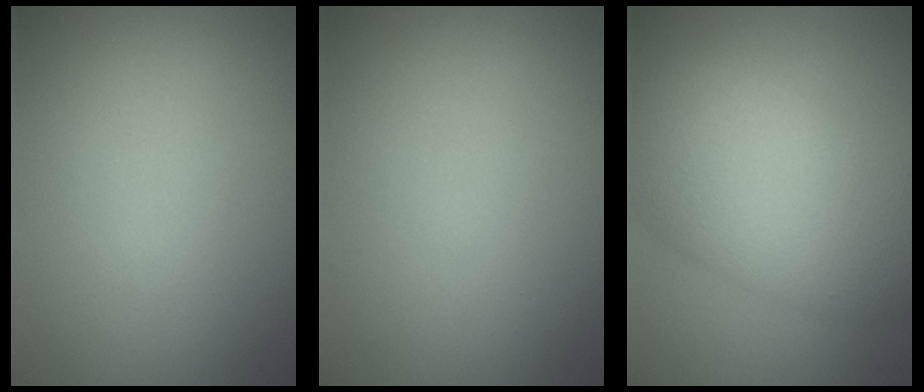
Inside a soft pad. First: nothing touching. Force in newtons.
{"total": 0.0}
{"total": 8.4, "press": 8.3, "slide": 0.4}